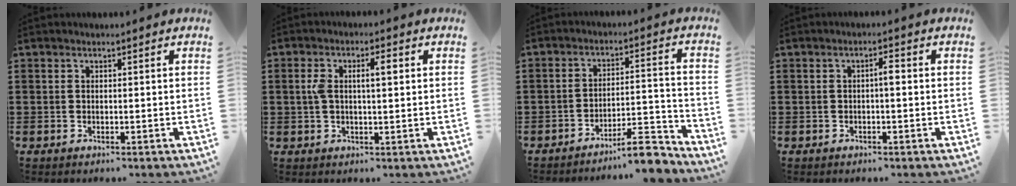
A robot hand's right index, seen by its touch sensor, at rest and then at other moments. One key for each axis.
{"total": 4.5, "fx": 0.8, "fy": 1.5, "fz": 4.1, "tx": -0.081, "ty": 0.002, "tz": 0.006}
{"total": 8.4, "fx": -7.3, "fy": 1.3, "fz": 4.0, "tx": -0.053, "ty": 0.020, "tz": -0.134}
{"total": 1.7, "fx": -0.1, "fy": 0.4, "fz": 1.6, "tx": -0.032, "ty": 0.003, "tz": -0.004}